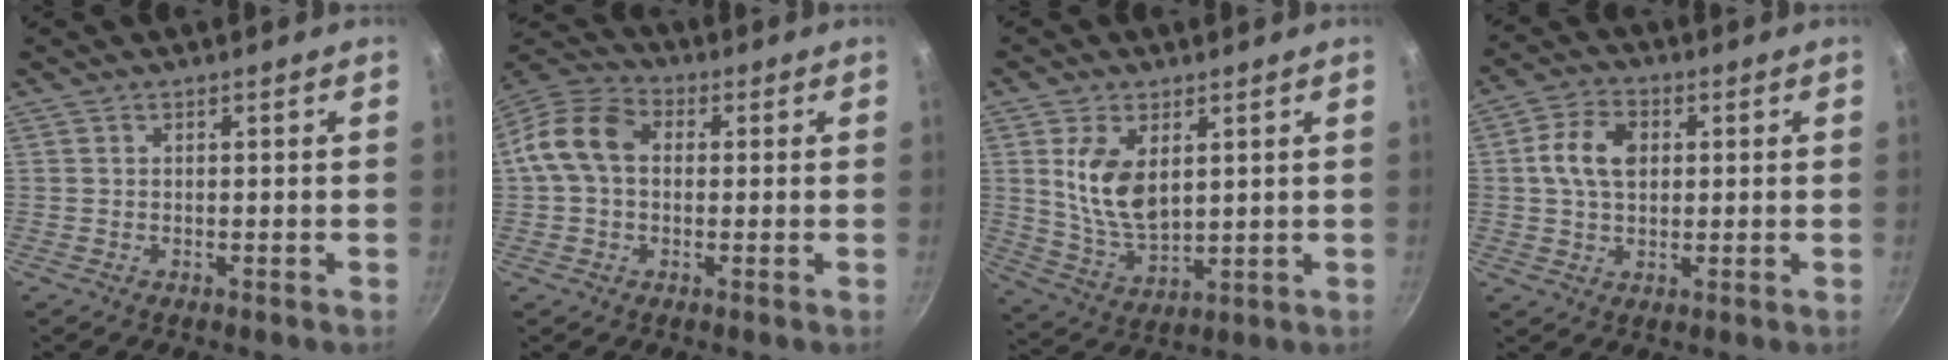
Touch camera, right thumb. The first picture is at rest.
{"total": 11.0, "force": [0.8, 8.1, 7.4], "torque": [-0.120, 0.030, -0.004]}
{"total": 10.7, "force": [2.7, 6.2, 8.3], "torque": [-0.149, -0.025, 0.065]}
{"total": 8.5, "force": [1.4, 6.0, 5.8], "torque": [-0.092, 0.012, 0.016]}